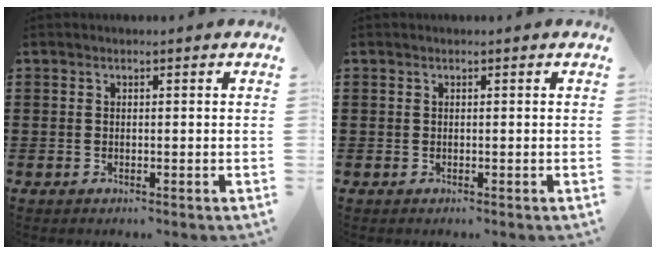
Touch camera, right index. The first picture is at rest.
{"total": 0.0}